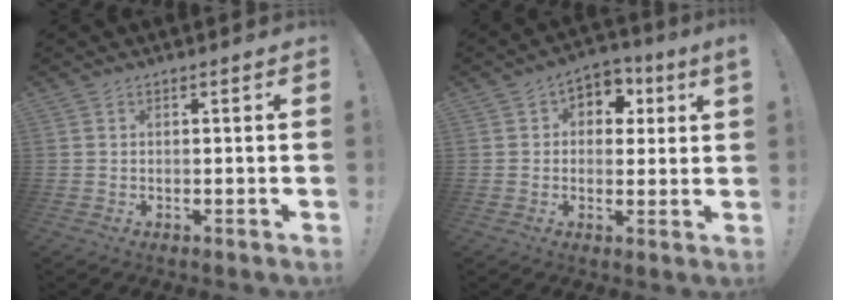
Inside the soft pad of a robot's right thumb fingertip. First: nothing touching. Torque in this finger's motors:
{"motor_torque": [0.02, 0.04, 0.45, 0.31, 0.09]}